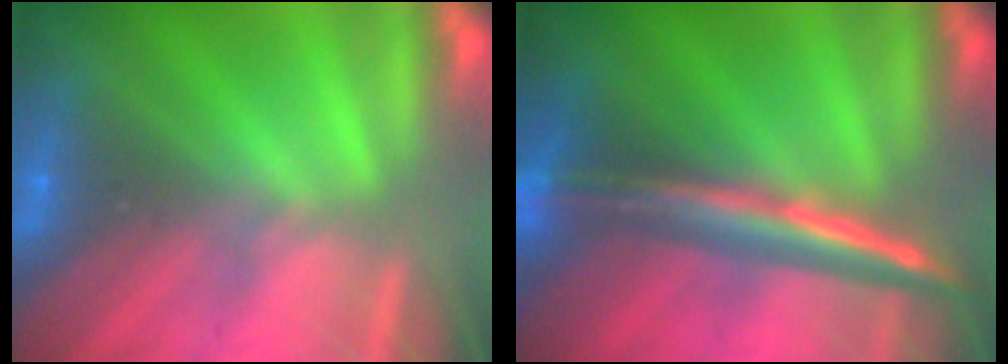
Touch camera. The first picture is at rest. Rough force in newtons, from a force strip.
{"total": 2.9}